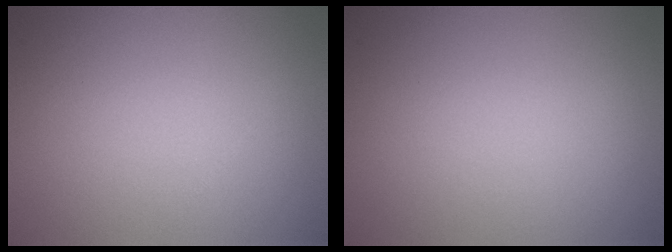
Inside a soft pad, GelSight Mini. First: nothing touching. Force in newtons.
{"total": 0.0}